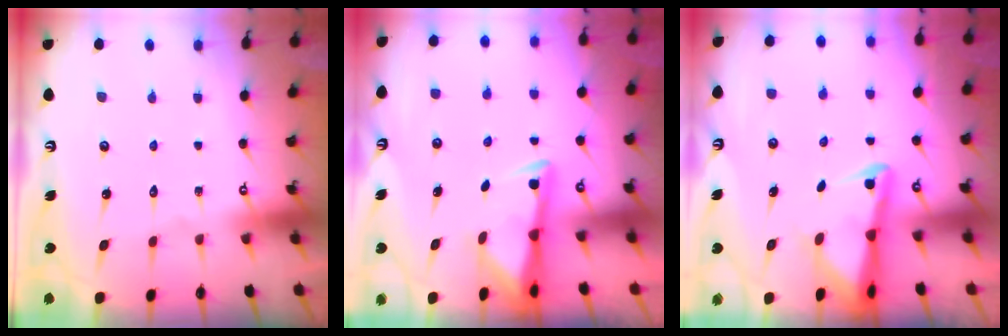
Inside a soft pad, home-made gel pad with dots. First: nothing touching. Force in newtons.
{"total": 2.9, "press": 2.9, "slide": 0.5}
{"total": 3.6, "press": 3.4, "slide": 1.1}